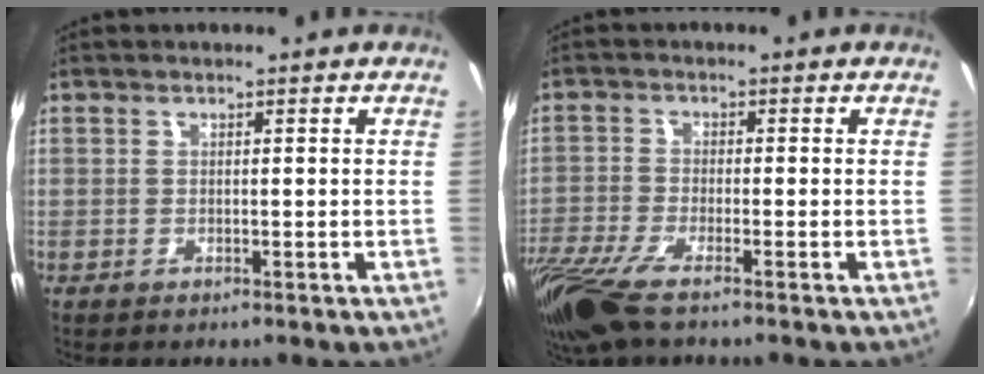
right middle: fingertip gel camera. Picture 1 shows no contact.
{"total": 10.3, "force": [-7.4, 2.1, 6.9], "torque": [-0.165, -0.045, -0.143]}